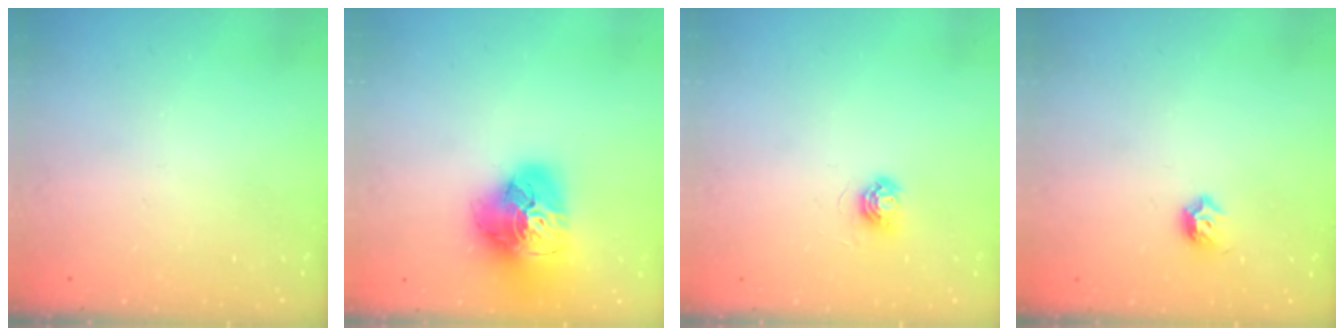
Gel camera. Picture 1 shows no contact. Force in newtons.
{"total": 21.0, "press": 20.9, "slide": 2.1}
{"total": 5.4, "press": 5.4, "slide": 0.3}
{"total": 4.3, "press": 4.2, "slide": 1.2}